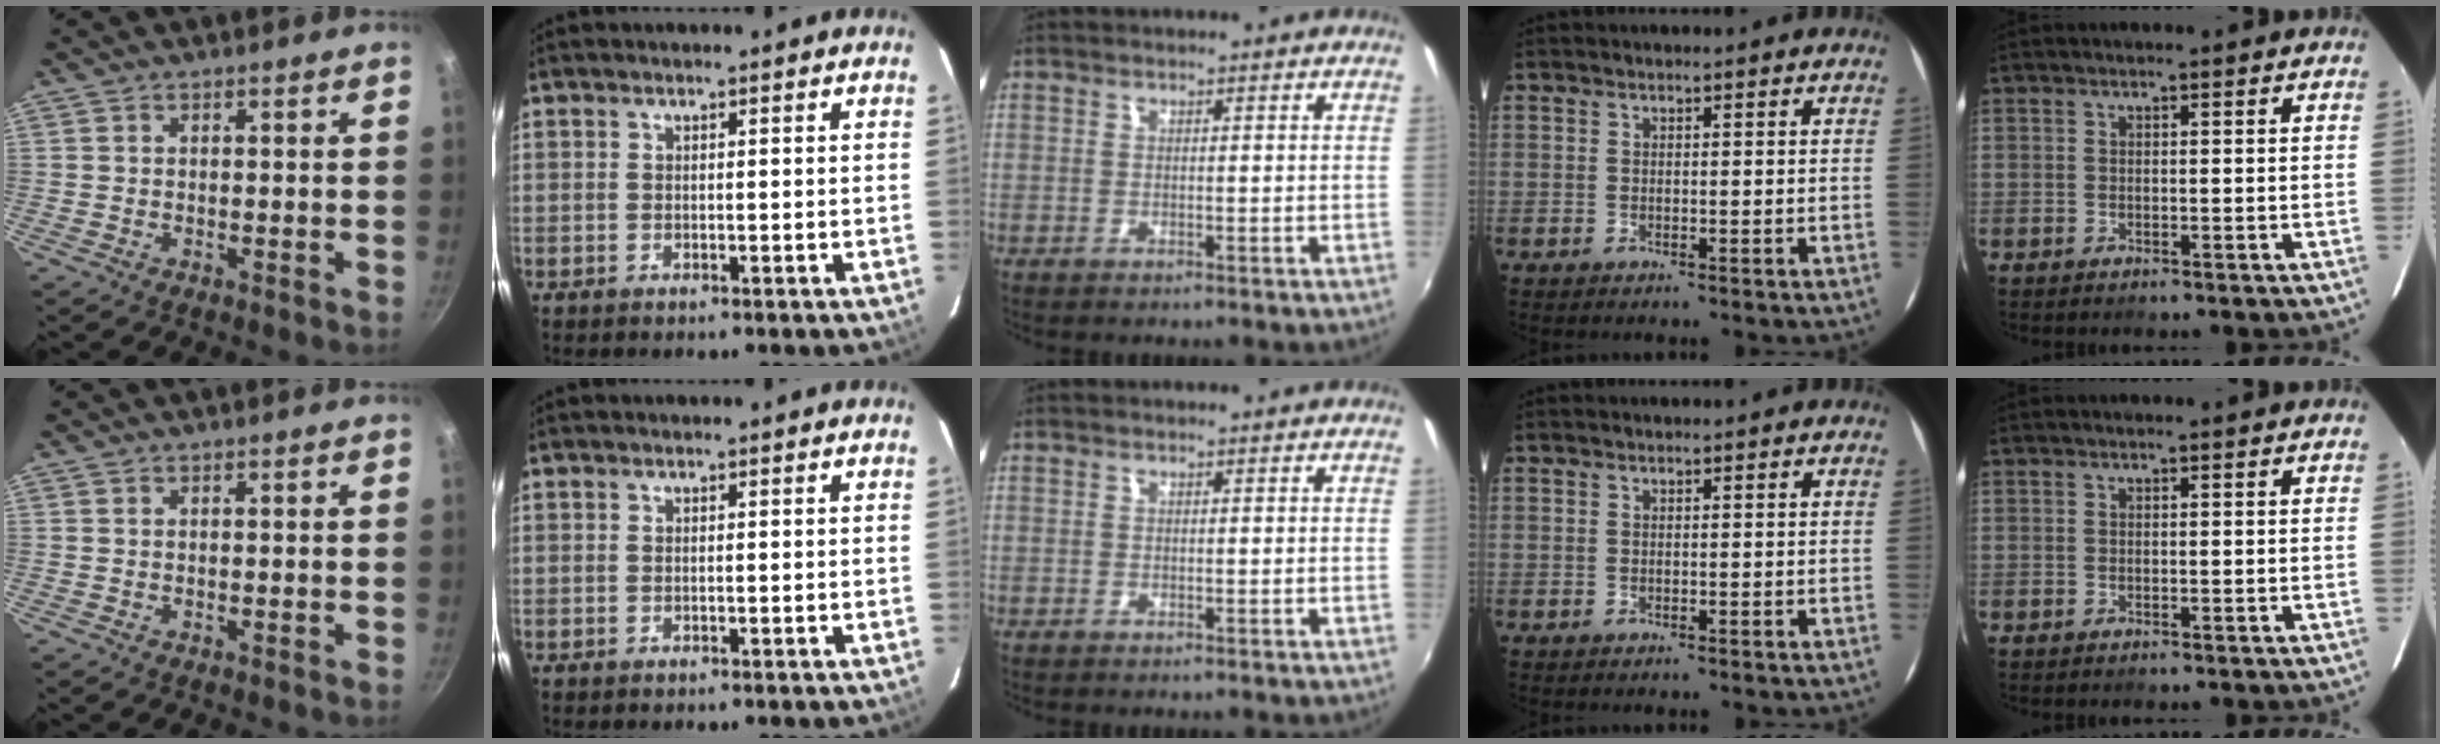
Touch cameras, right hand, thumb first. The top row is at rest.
{}